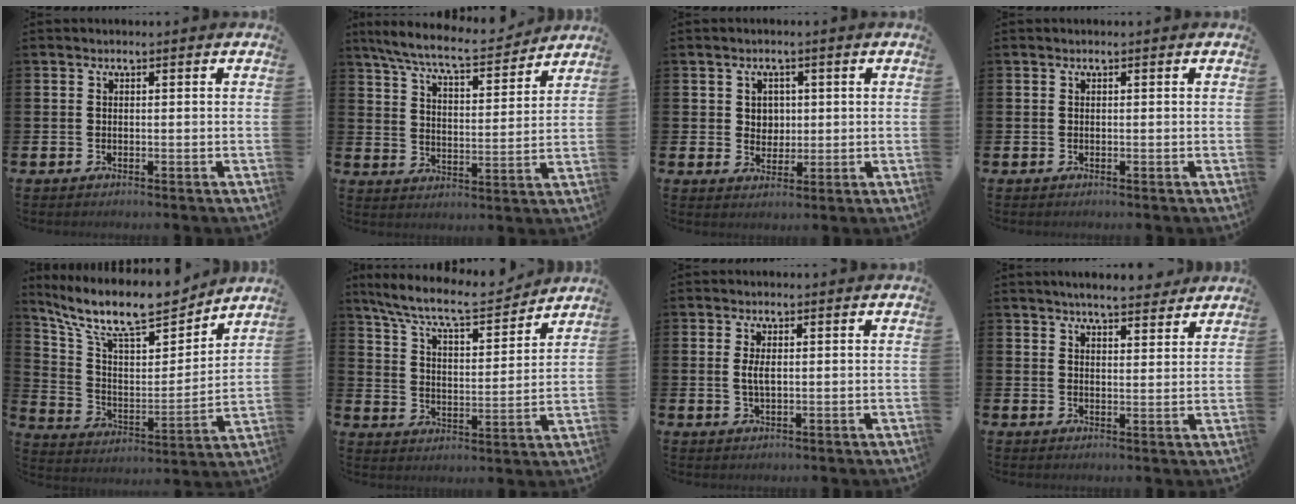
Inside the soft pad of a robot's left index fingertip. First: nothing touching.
{"total": 8.1, "force": [7.5, 0.8, 3.0], "torque": [-0.085, -0.046, 0.130]}
{"total": 2.8, "force": [1.1, 2.4, 0.8], "torque": [-0.001, 0.001, 0.013]}
{"total": 0.0}
{"total": 12.1, "force": [10.5, 3.2, 5.1], "torque": [-0.127, -0.074, 0.179]}
{"total": 9.1, "force": [8.3, 1.7, 3.3], "torque": [-0.091, -0.059, 0.140]}
{"total": 2.4, "force": [0.3, 1.0, 2.2], "torque": [-0.037, 0.002, 0.002]}
{"total": 5.0, "force": [4.8, 0.5, 1.2], "torque": [-0.019, -0.025, 0.084]}